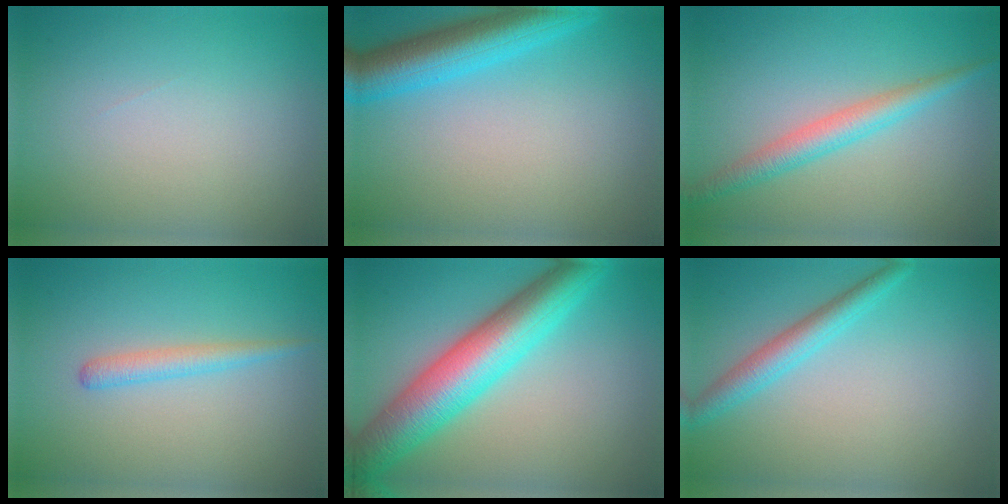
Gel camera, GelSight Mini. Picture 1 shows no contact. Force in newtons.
{"total": 6.3, "press": 6.3, "slide": 0.2}
{"total": 3.0, "press": 3.0, "slide": 0.0}
{"total": 1.8, "press": 1.8, "slide": 0.1}
{"total": 9.0, "press": 9.0, "slide": 0.0}
{"total": 2.9, "press": 2.9, "slide": 0.1}